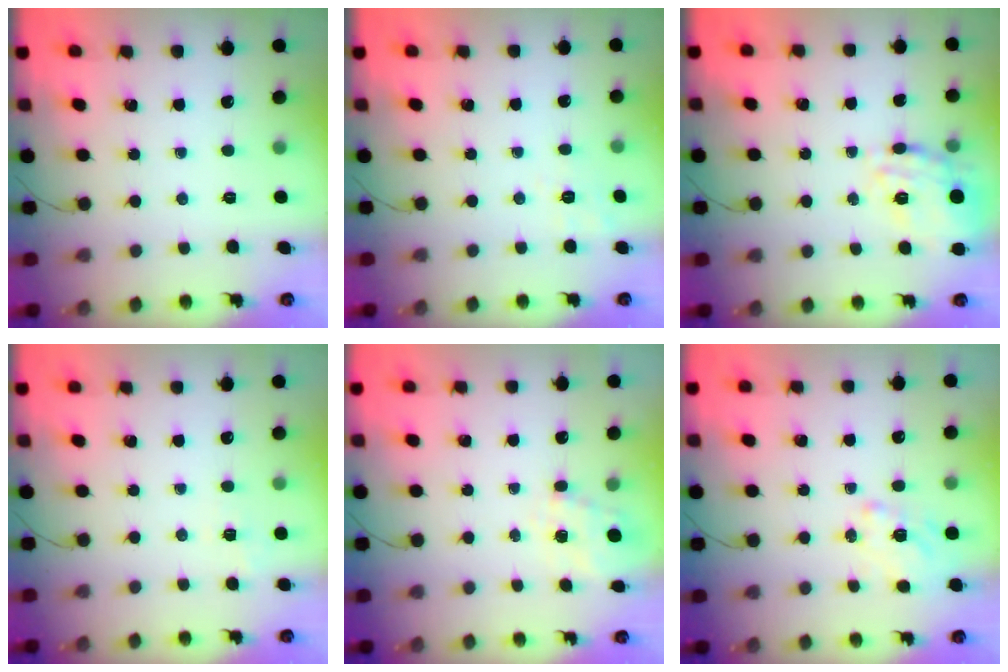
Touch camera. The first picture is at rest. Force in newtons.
{"total": 2.8, "press": 2.1, "slide": 1.9}
{"total": 17.9, "press": 17.8, "slide": 1.3}
{"total": 1.2, "press": 0.0, "slide": 1.2}
{"total": 6.1, "press": 6.0, "slide": 1.3}
{"total": 1.4, "press": 1.2, "slide": 0.8}